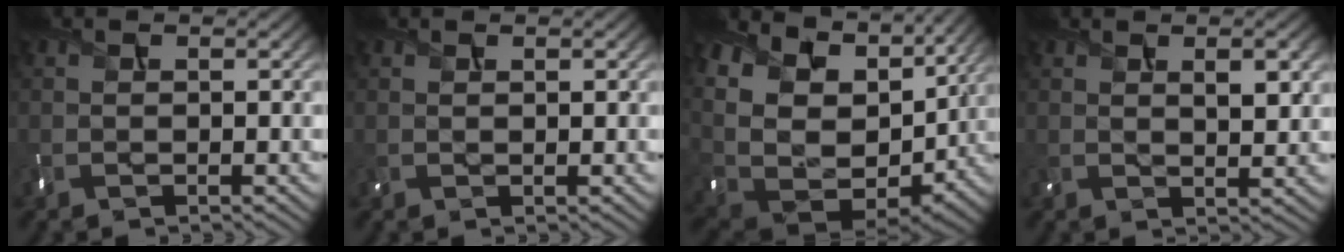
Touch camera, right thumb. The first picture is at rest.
{"total": 0.9, "force": [0.5, 0.4, 0.5], "torque": [-0.014, -0.002, 0.012]}
{"total": 15.9, "force": [5.9, 10.6, 10.2], "torque": [-0.243, 0.005, 0.150]}
{"total": 4.0, "force": [1.7, 1.5, 3.2], "torque": [-0.059, -0.003, 0.032]}